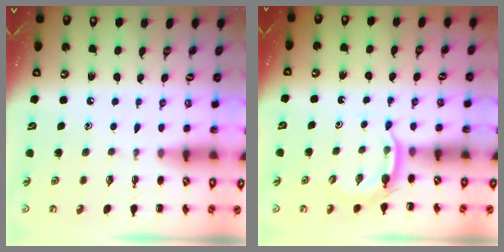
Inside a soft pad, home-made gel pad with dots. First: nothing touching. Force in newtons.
{"total": 2.9, "press": 2.8, "slide": 0.7}